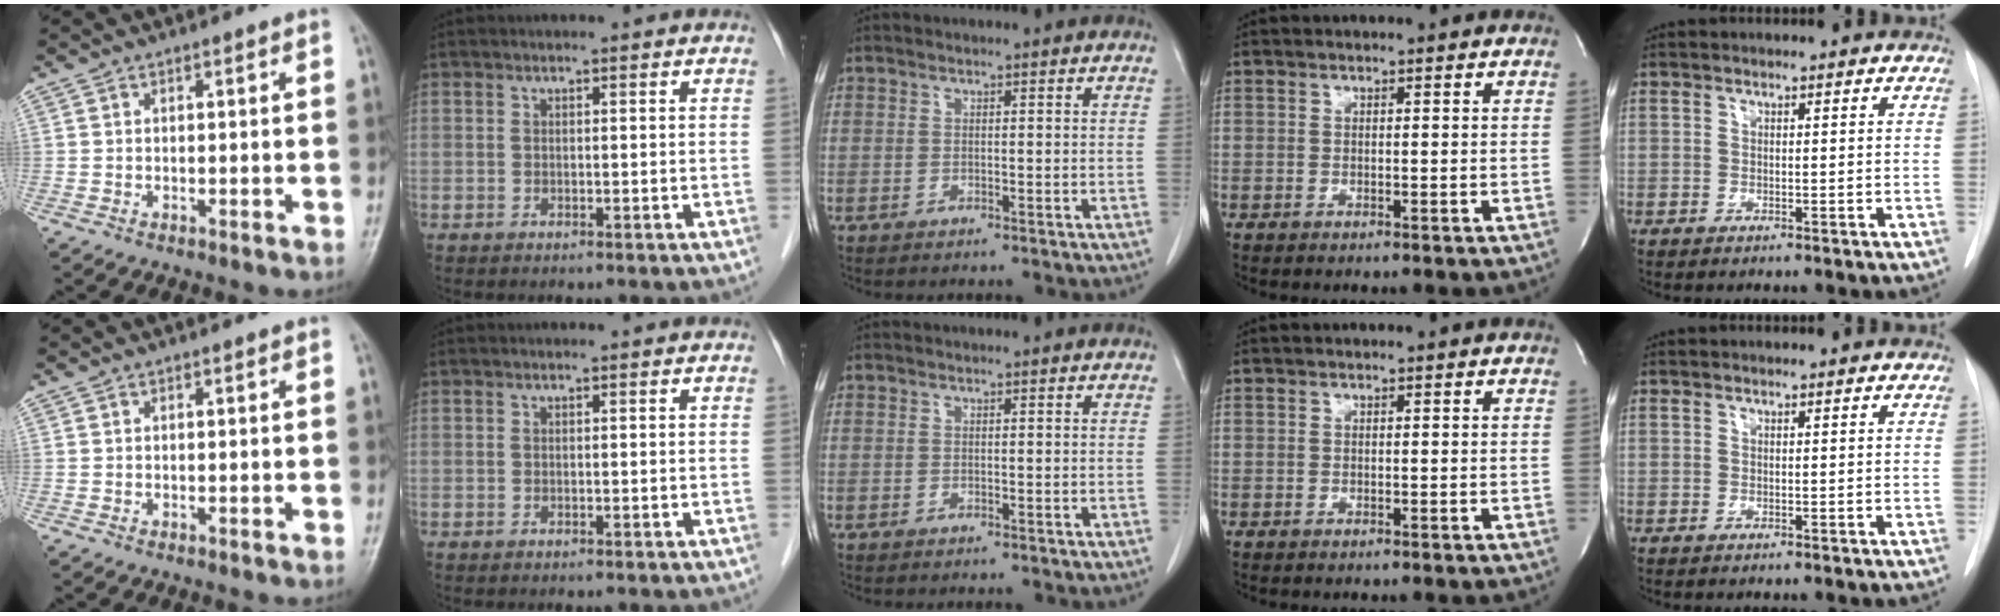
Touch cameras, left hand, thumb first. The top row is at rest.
{}